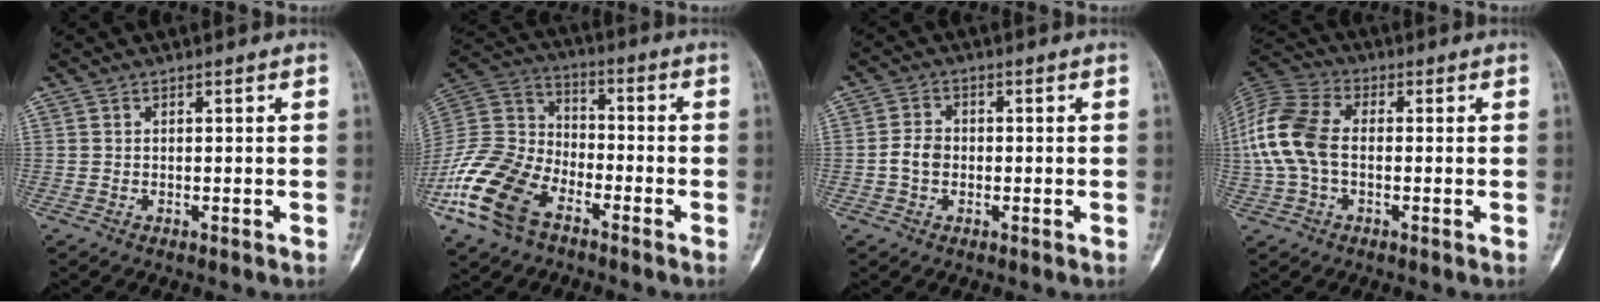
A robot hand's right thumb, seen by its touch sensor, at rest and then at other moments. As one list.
[{"total": 17.4, "force": [-9.3, 10.3, 10.6], "torque": [-0.215, 0.046, -0.189]}, {"total": 3.6, "force": [-0.6, 2.8, 2.2], "torque": [-0.038, 0.011, -0.018]}, {"total": 13.1, "force": [-0.3, 8.3, 10.2], "torque": [-0.231, 0.030, -0.011]}]